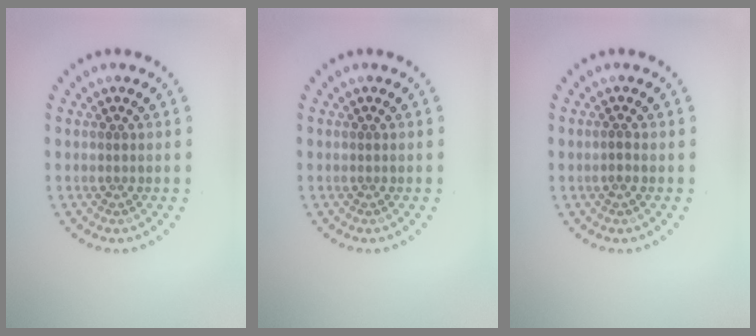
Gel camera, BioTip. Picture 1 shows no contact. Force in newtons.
{"total": 0.0}
{"total": 0.6, "press": 0.3, "slide": 0.4}